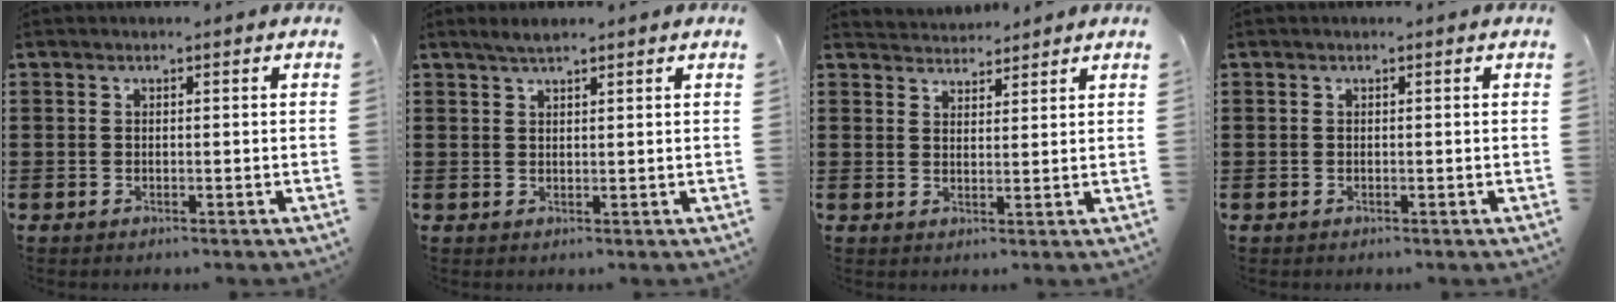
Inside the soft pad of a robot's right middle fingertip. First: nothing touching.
{"total": 1.6, "force": [1.4, 0.2, 0.8], "torque": [-0.018, 0.001, 0.026]}
{"total": 3.0, "force": [2.9, 0.4, -0.5], "torque": [0.008, -0.013, 0.054]}
{"total": 0.0}